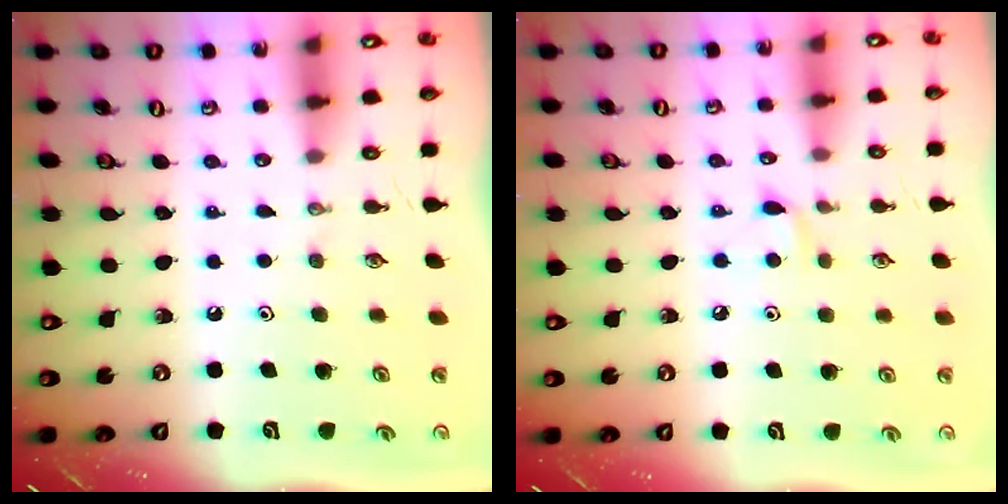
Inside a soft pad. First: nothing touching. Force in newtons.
{"total": 5.6, "press": 5.5, "slide": 0.7}